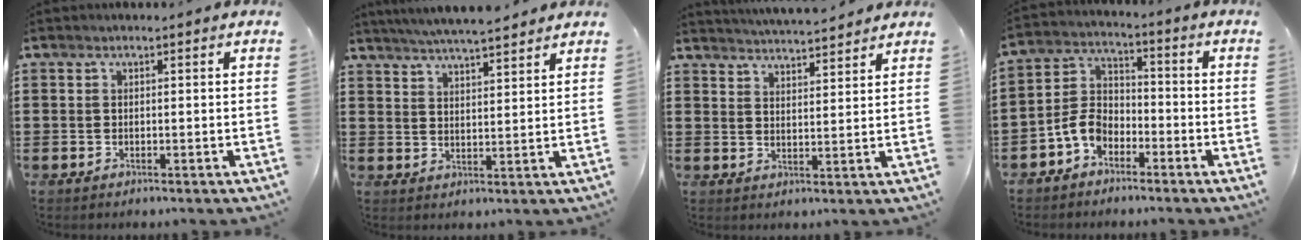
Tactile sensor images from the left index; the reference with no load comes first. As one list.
[{"total": 4.8, "force": [4.6, 0.0, 1.5], "torque": [-0.044, -0.016, 0.082]}, {"total": 3.9, "force": [3.9, -0.3, 0.3], "torque": [-0.019, -0.019, 0.068]}, {"total": 6.2, "force": [-3.8, 3.8, 3.0], "torque": [-0.084, 0.008, -0.082]}]